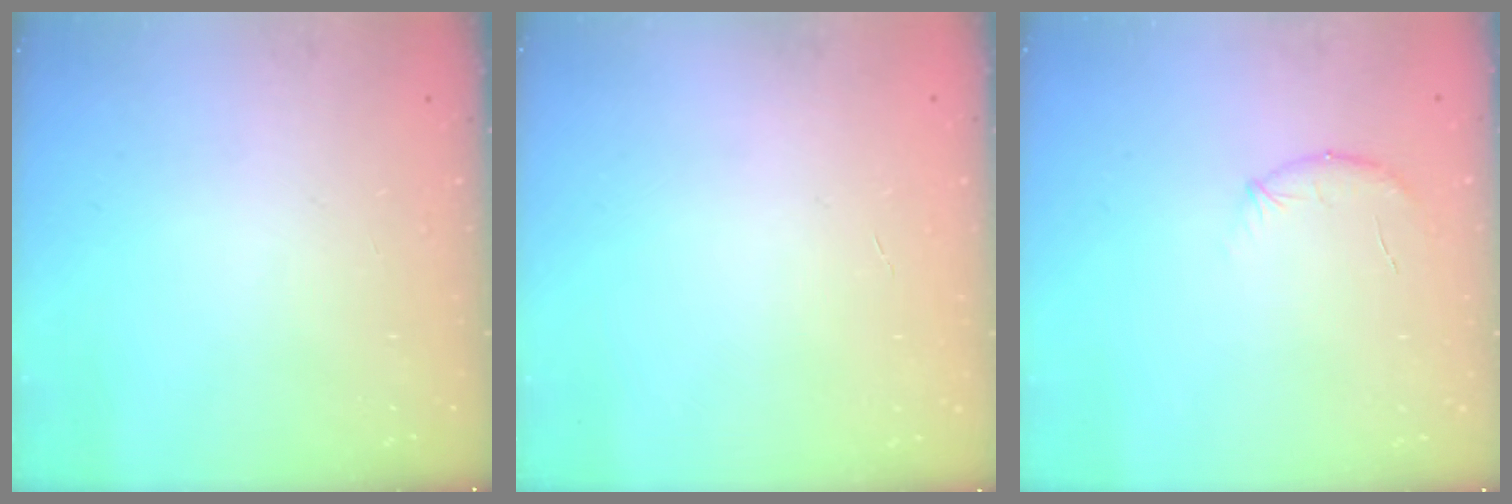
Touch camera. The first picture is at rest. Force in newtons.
{"total": 0.0}
{"total": 8.3, "press": 8.1, "slide": 1.7}